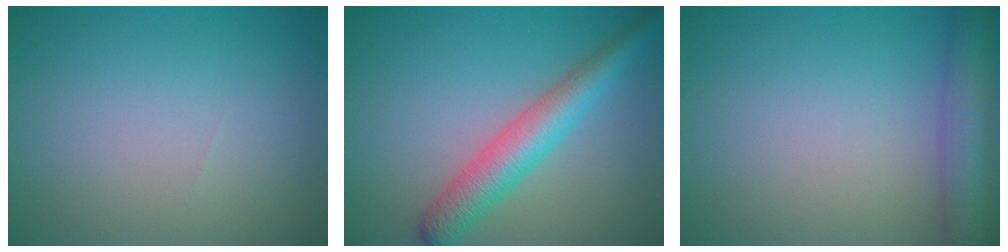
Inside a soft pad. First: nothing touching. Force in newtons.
{"total": 4.8, "press": 4.8, "slide": 0.1}
{"total": 5.6, "press": 5.6, "slide": 0.3}